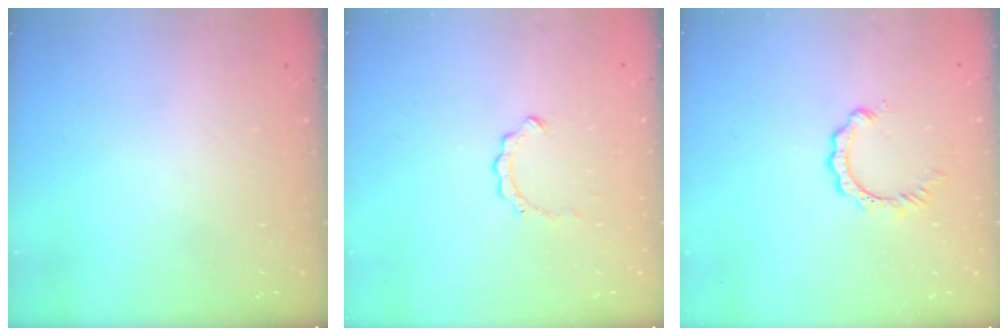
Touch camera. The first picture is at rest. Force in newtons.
{"total": 2.6, "press": 2.6, "slide": 0.3}
{"total": 2.8, "press": 2.8, "slide": 0.5}